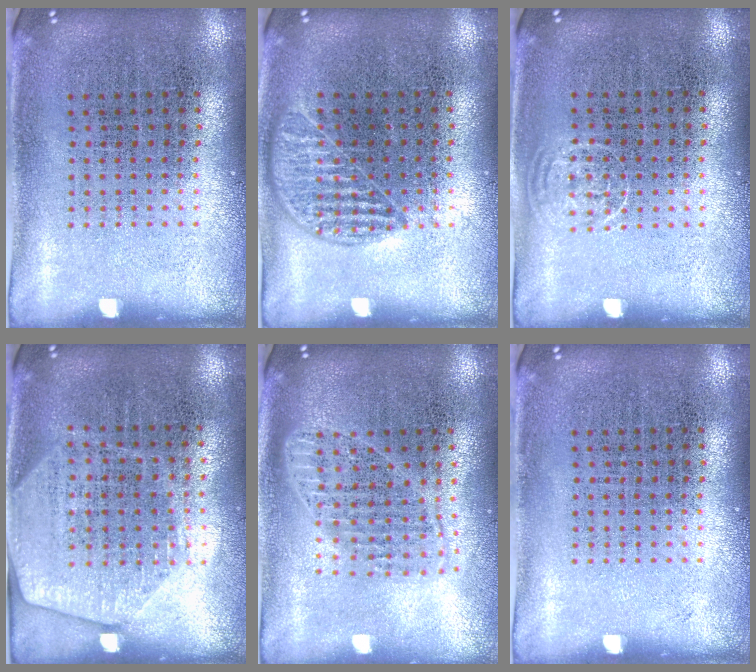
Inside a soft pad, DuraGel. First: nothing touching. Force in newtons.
{"total": 1.0, "press": 0.9, "slide": 0.4}
{"total": 0.6, "press": 0.4, "slide": 0.4}
{"total": 2.0, "press": 1.7, "slide": 0.9}
{"total": 1.7, "press": 1.4, "slide": 0.9}
{"total": 0.0}